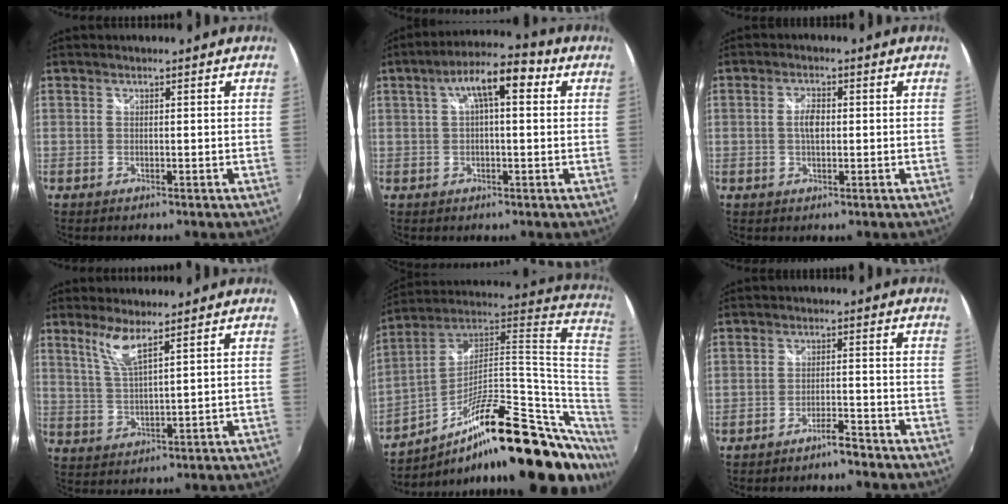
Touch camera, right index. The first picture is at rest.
{"total": 9.5, "force": [2.8, 3.2, 8.5], "torque": [-0.144, 0.030, 0.041]}
{"total": 3.2, "force": [0.0, 1.5, 2.8], "torque": [-0.053, 0.004, -0.002]}
{"total": 5.3, "force": [3.7, 0.5, 3.8], "torque": [-0.079, -0.005, 0.077]}
{"total": 30.3, "force": [-5.5, 9.4, 28.3], "torque": [-0.422, 0.000, -0.097]}
{"total": 3.3, "force": [-3.1, 0.3, 1.1], "torque": [-0.031, 0.000, -0.050]}